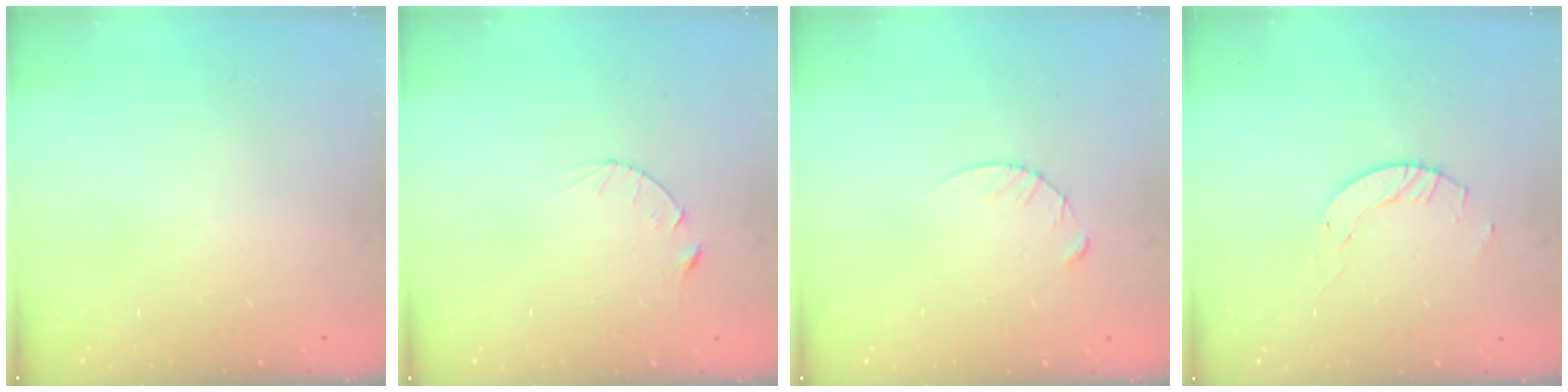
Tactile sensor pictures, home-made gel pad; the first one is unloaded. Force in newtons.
{"total": 4.1, "press": 4.0, "slide": 0.4}
{"total": 3.4, "press": 3.4, "slide": 0.4}
{"total": 4.1, "press": 4.1, "slide": 0.2}